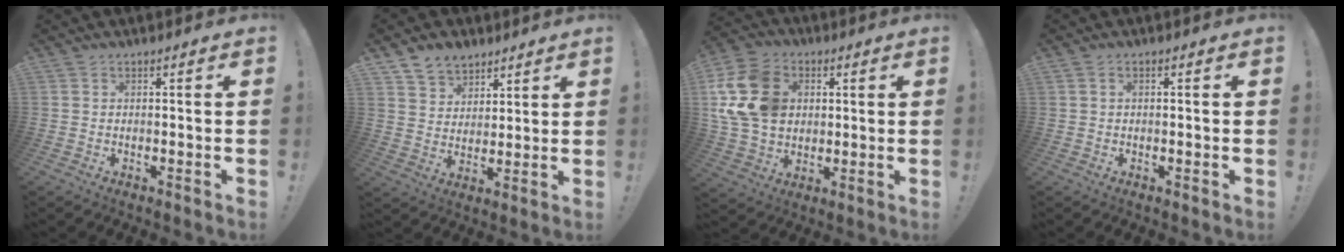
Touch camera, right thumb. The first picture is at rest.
{"total": 8.1, "force": [5.8, 5.6, 1.2], "torque": [-0.019, -0.041, 0.114]}
{"total": 19.0, "force": [4.0, 15.0, 11.0], "torque": [-0.198, -0.008, 0.081]}
{"total": 1.1, "force": [-0.3, 0.1, 1.0], "torque": [-0.019, 0.004, -0.007]}